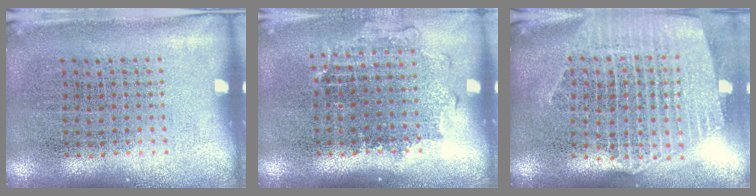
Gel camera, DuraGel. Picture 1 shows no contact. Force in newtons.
{"total": 1.1, "press": 1.0, "slide": 0.5}
{"total": 2.5, "press": 2.1, "slide": 1.3}